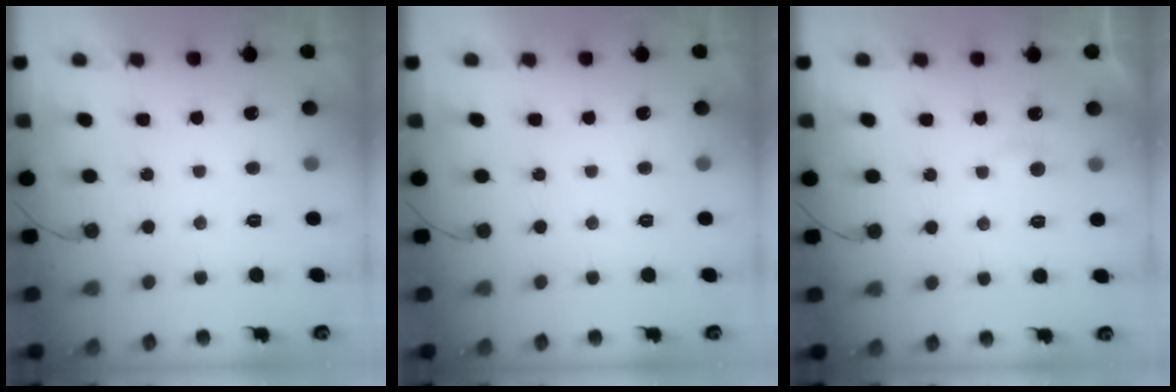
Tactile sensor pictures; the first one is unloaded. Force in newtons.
{"total": 0.0}
{"total": 2.8, "press": 2.8, "slide": 0.3}